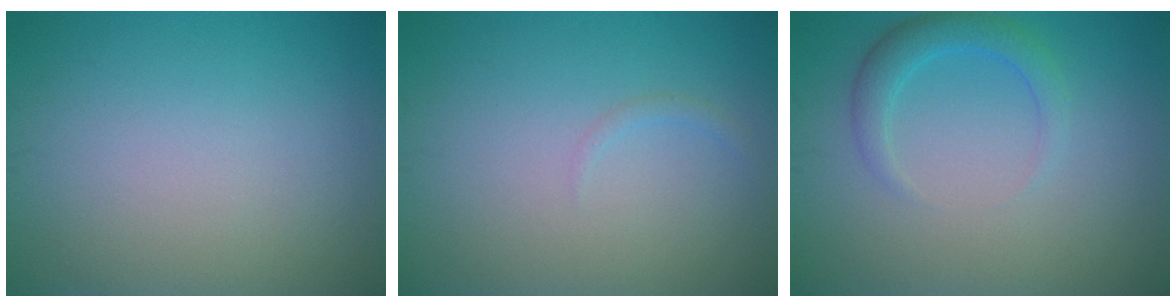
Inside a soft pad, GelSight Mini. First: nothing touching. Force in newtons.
{"total": 0.6, "press": 0.6, "slide": 0.1}
{"total": 2.5, "press": 2.5, "slide": 0.2}